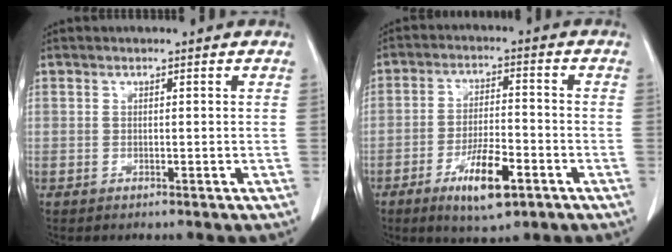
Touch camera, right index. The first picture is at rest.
{"total": 8.7, "force": [-4.5, 2.1, 7.2], "torque": [-0.133, -0.008, -0.074]}